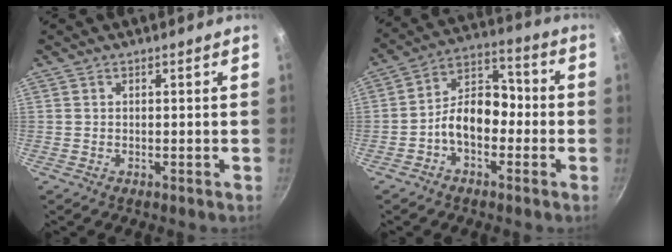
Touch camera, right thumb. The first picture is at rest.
{"total": 10.4, "force": [-2.7, 6.9, 7.3], "torque": [-0.079, 0.051, -0.063]}